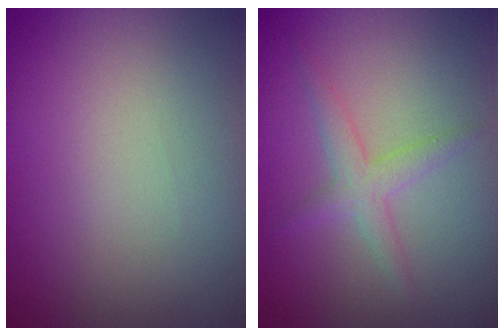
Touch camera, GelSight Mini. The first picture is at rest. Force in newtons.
{"total": 2.1, "press": 2.1, "slide": 0.1}